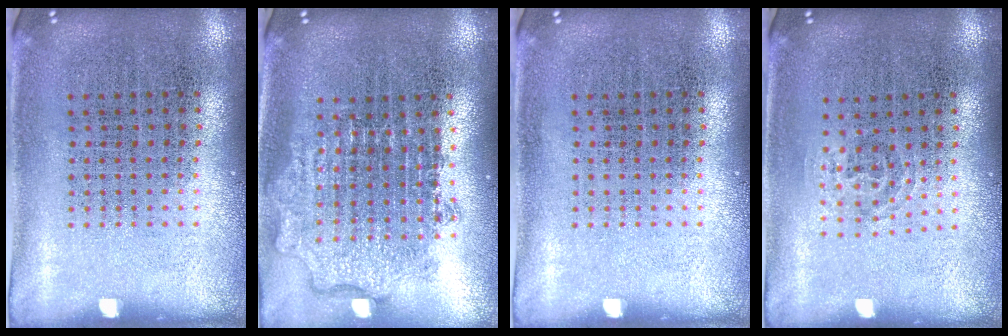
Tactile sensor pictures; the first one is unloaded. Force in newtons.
{"total": 1.9, "press": 1.5, "slide": 1.2}
{"total": 0.0}
{"total": 0.9, "press": 0.6, "slide": 0.7}